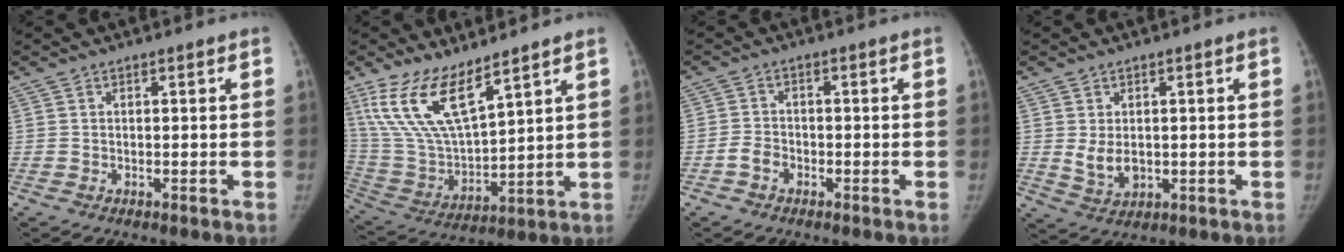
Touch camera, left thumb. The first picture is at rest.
{"total": 15.4, "force": [10.0, 5.0, 10.6], "torque": [-0.203, -0.052, 0.214]}
{"total": 2.9, "force": [-1.4, 2.1, 1.4], "torque": [-0.021, 0.013, -0.028]}
{"total": 4.8, "force": [0.3, 3.2, 3.5], "torque": [-0.053, -0.013, 0.017]}